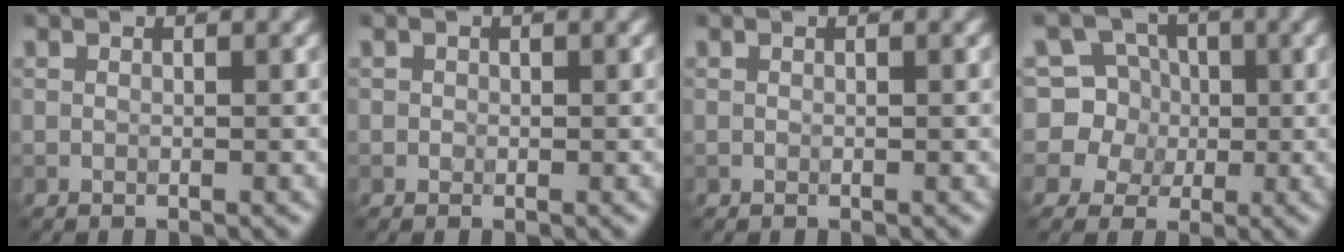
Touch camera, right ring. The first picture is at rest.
{"total": 0.5, "force": [0.0, 0.5, 0.1], "torque": [0.003, -0.004, -0.003]}
{"total": 0.0}
{"total": 8.0, "force": [2.0, 7.3, 2.5], "torque": [-0.050, 0.047, 0.007]}